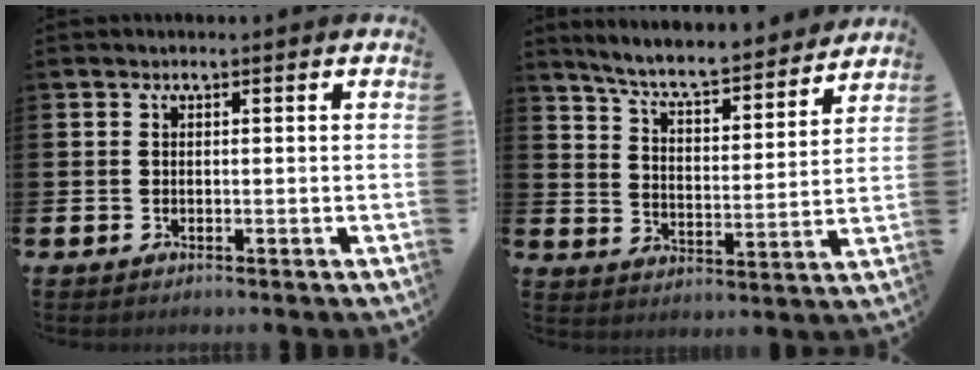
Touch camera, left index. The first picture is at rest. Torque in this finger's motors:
{"motor_torque": [0.38, -1.18, 0.70, 0.21]}